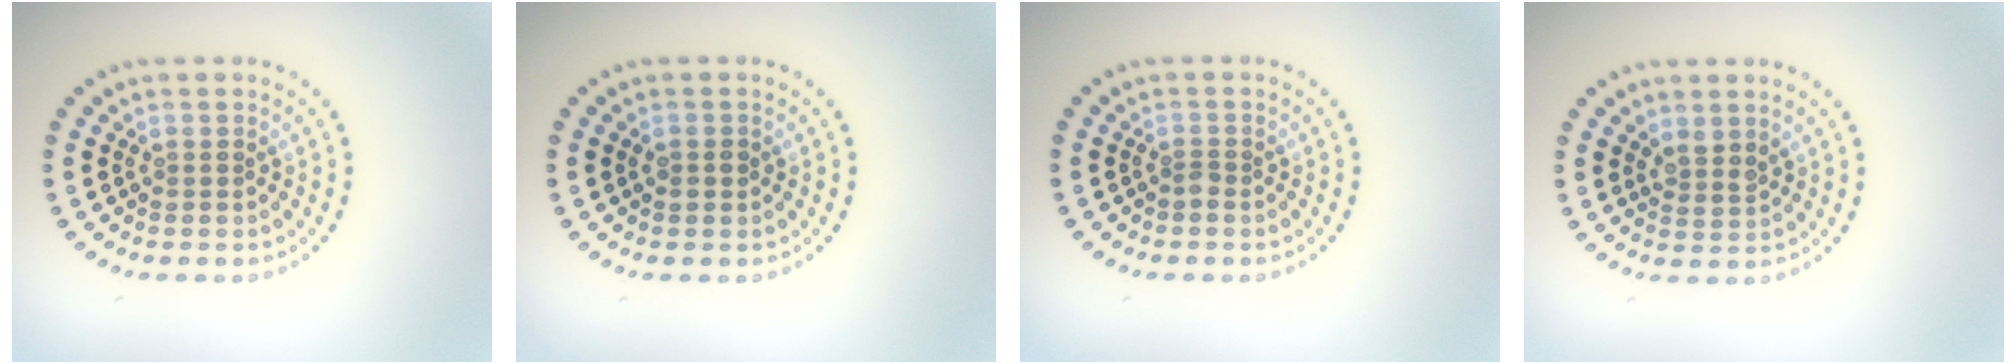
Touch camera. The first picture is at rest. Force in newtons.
{"total": 0.8, "press": 0.8, "slide": 0.1}
{"total": 0.6, "press": 0.4, "slide": 0.4}
{"total": 1.3, "press": 1.1, "slide": 0.8}